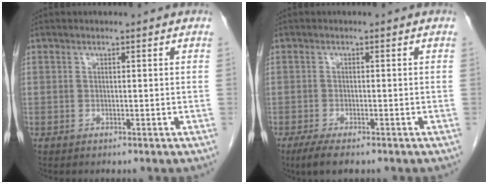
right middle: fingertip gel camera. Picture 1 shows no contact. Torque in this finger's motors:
{"motor_torque": [0.46, -0.45, 0.03, 0.04]}